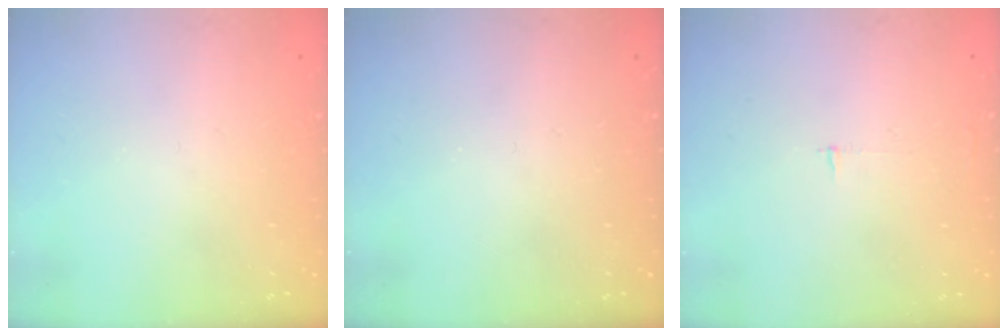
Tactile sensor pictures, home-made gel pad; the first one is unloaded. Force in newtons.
{"total": 0.0}
{"total": 2.5, "press": 2.5, "slide": 0.2}